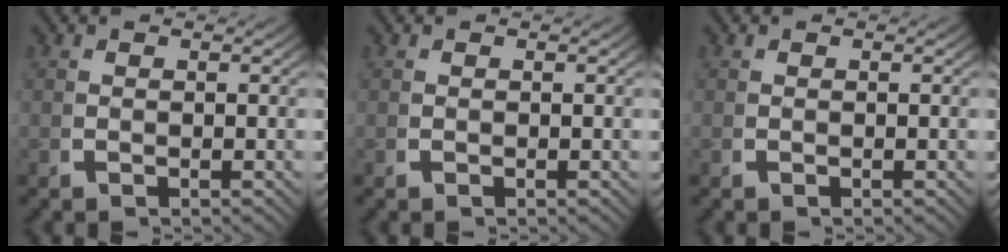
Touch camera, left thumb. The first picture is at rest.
{"total": 0.0}
{"total": 0.0}